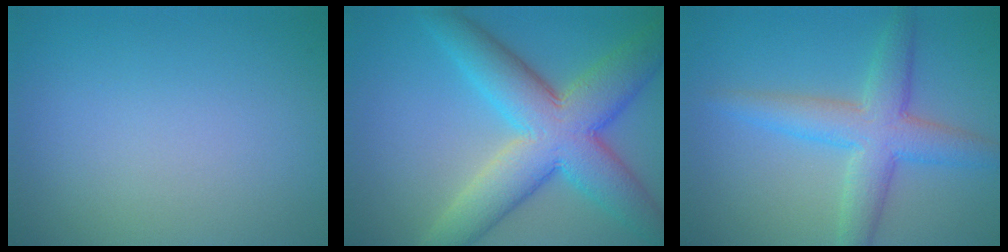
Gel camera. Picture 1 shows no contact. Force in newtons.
{"total": 10.1, "press": 10.1, "slide": 0.5}
{"total": 5.2, "press": 5.2, "slide": 0.2}